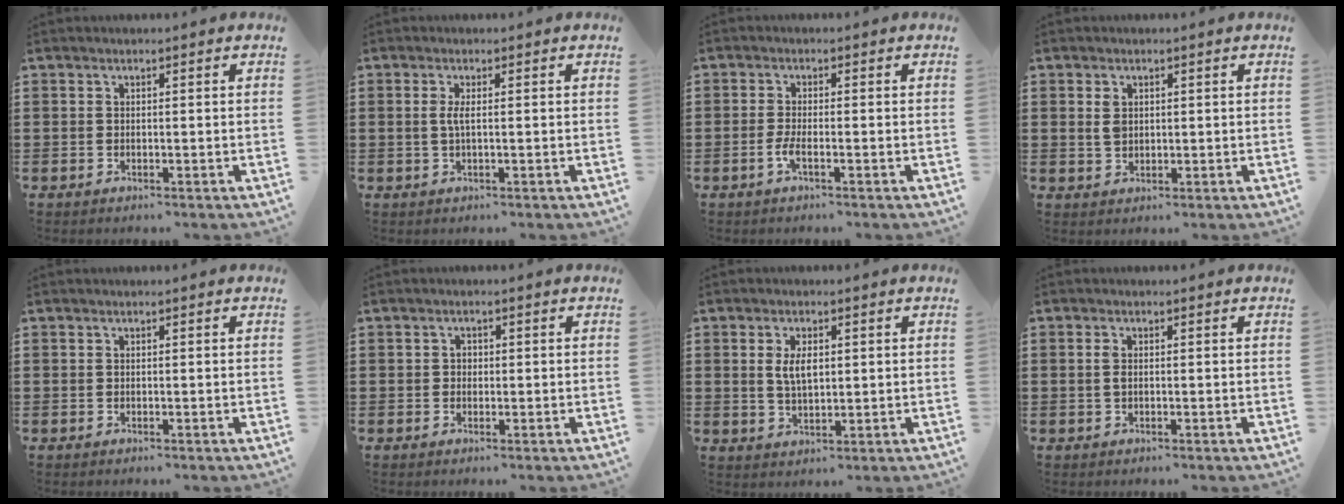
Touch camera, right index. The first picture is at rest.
{"total": 2.0, "force": [0.0, 0.2, 1.9], "torque": [-0.047, -0.005, -0.003]}
{"total": 2.6, "force": [-1.1, 0.3, 2.3], "torque": [-0.055, -0.008, -0.024]}
{"total": 2.4, "force": [0.8, 1.6, 1.6], "torque": [-0.037, 0.005, 0.015]}
{"total": 0.0}
{"total": 0.9, "force": [-0.1, 0.8, 0.4], "torque": [-0.010, 0.003, -0.003]}
{"total": 4.2, "force": [0.8, 1.9, 3.7], "torque": [-0.068, 0.004, 0.012]}
{"total": 1.4, "force": [0.0, 0.6, 1.2], "torque": [-0.027, 0.003, -0.001]}